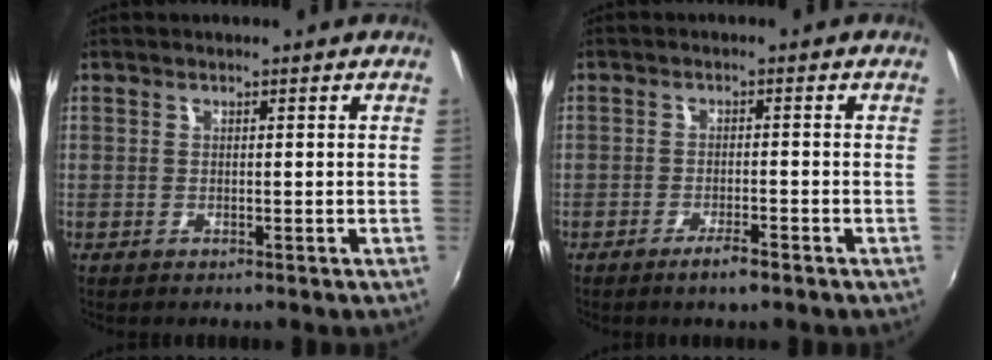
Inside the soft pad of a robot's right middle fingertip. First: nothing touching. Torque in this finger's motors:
{"motor_torque": [0.90, -1.24, 0.12, 0.01]}